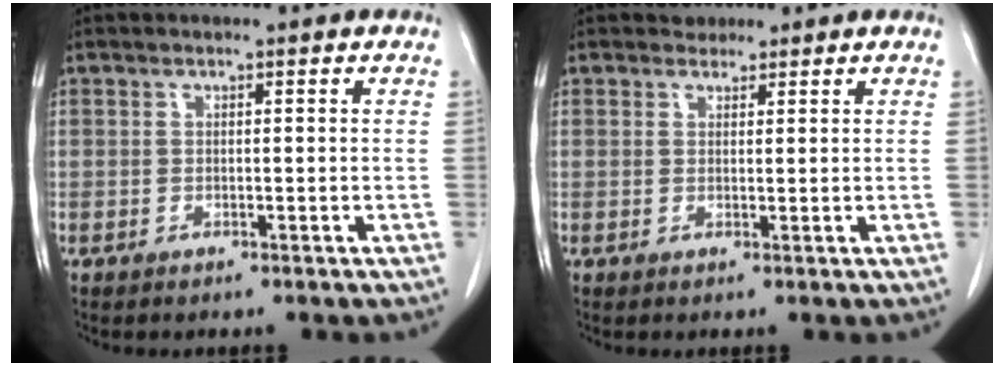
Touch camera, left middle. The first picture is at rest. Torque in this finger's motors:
{"motor_torque": [0.07, -0.05, -0.03, -0.01]}